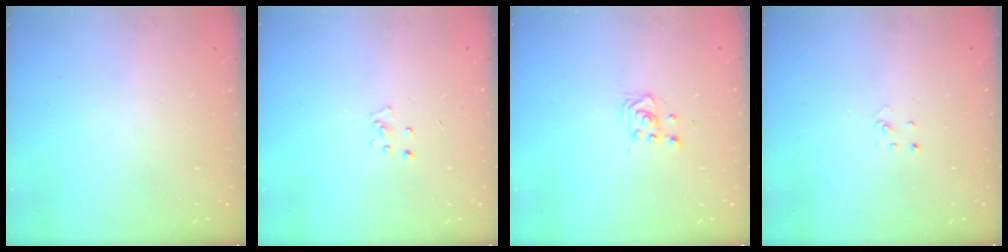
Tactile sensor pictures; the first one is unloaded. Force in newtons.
{"total": 2.7, "press": 2.7, "slide": 0.3}
{"total": 3.6, "press": 3.4, "slide": 1.1}
{"total": 1.9, "press": 1.9, "slide": 0.2}